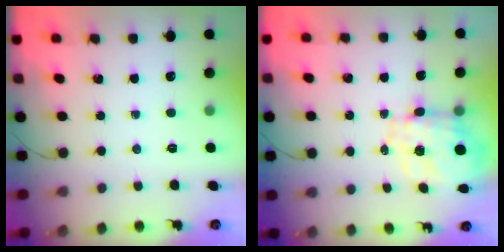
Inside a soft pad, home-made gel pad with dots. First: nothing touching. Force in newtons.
{"total": 8.3, "press": 7.9, "slide": 2.4}